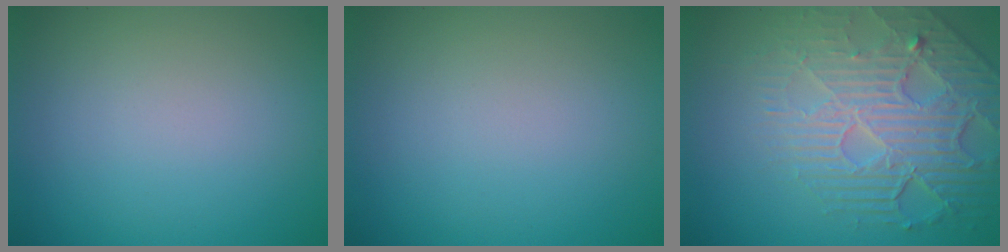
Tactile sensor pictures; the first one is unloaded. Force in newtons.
{"total": 0.0}
{"total": 6.1, "press": 5.0, "slide": 3.6}